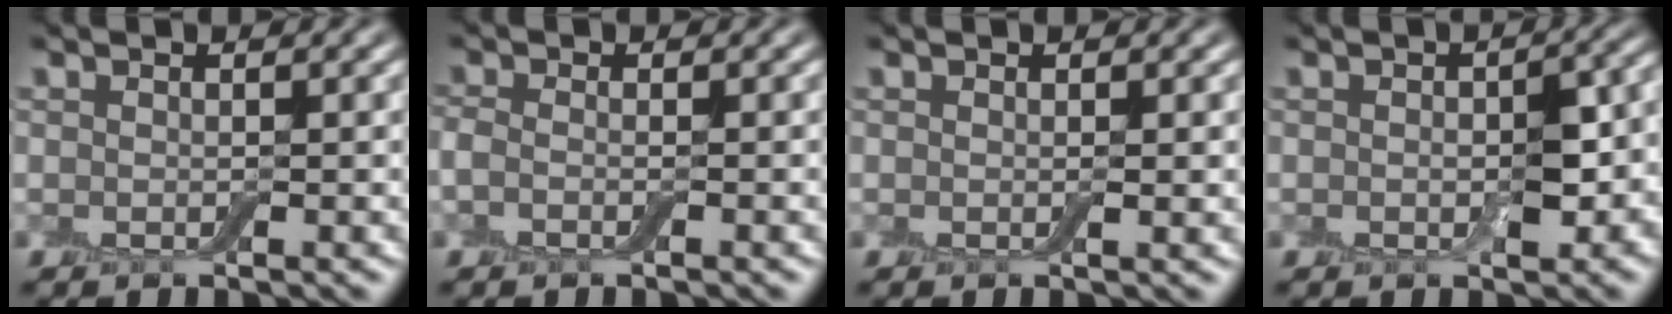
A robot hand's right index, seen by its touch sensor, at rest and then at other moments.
{"total": 1.4, "force": [-0.6, 0.6, 1.1], "torque": [-0.027, -0.002, -0.018]}
{"total": 0.6, "force": [0.0, 0.1, 0.6], "torque": [-0.009, -0.003, -0.001]}
{"total": 4.7, "force": [-0.7, 2.2, 4.1], "torque": [-0.059, -0.004, -0.010]}